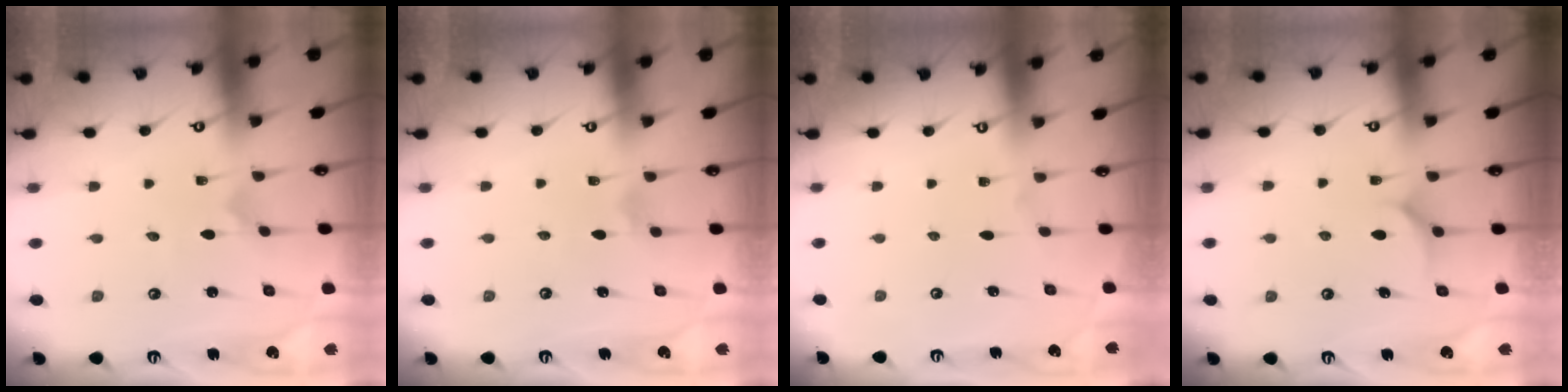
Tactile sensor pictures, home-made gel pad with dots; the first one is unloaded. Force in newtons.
{"total": 1.9, "press": 1.8, "slide": 0.6}
{"total": 0.0}
{"total": 6.1, "press": 6.0, "slide": 0.4}